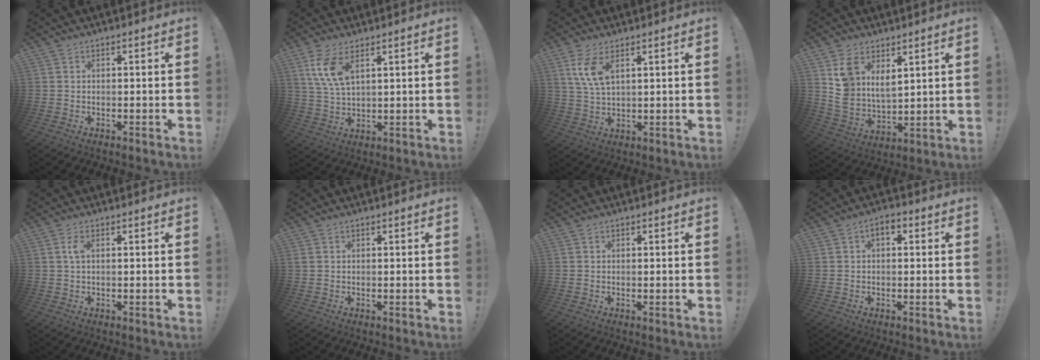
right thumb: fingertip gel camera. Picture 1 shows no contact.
{"total": 8.7, "force": [4.5, 3.6, 6.6], "torque": [-0.123, -0.018, 0.080]}
{"total": 7.7, "force": [3.6, 3.0, 6.0], "torque": [-0.111, -0.016, 0.063]}
{"total": 10.4, "force": [6.3, 6.6, 5.0], "torque": [-0.092, -0.044, 0.124]}
{"total": 2.4, "force": [0.4, 0.8, 2.2], "torque": [-0.044, 0.003, 0.007]}
{"total": 0.6, "force": [0.2, 0.4, 0.3], "torque": [-0.014, 0.005, 0.006]}
{"total": 0.0}
{"total": 3.3, "force": [0.3, 1.9, 2.7], "torque": [-0.037, 0.006, 0.001]}